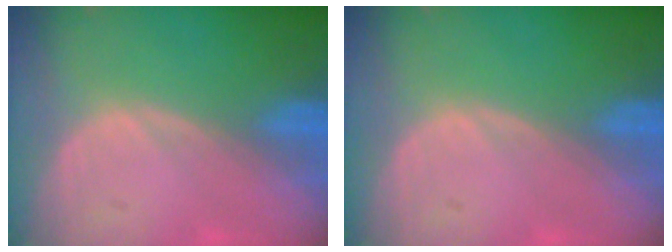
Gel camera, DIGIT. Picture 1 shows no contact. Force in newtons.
{"total": 0.0}